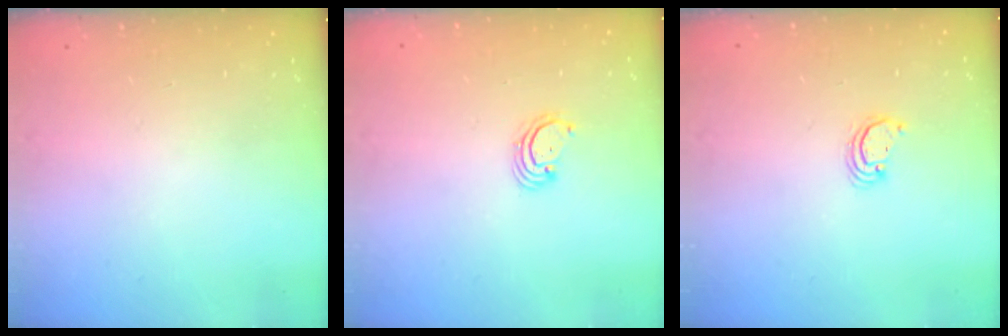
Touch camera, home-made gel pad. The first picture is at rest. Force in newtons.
{"total": 2.5, "press": 2.5, "slide": 0.3}
{"total": 2.7, "press": 2.7, "slide": 0.2}